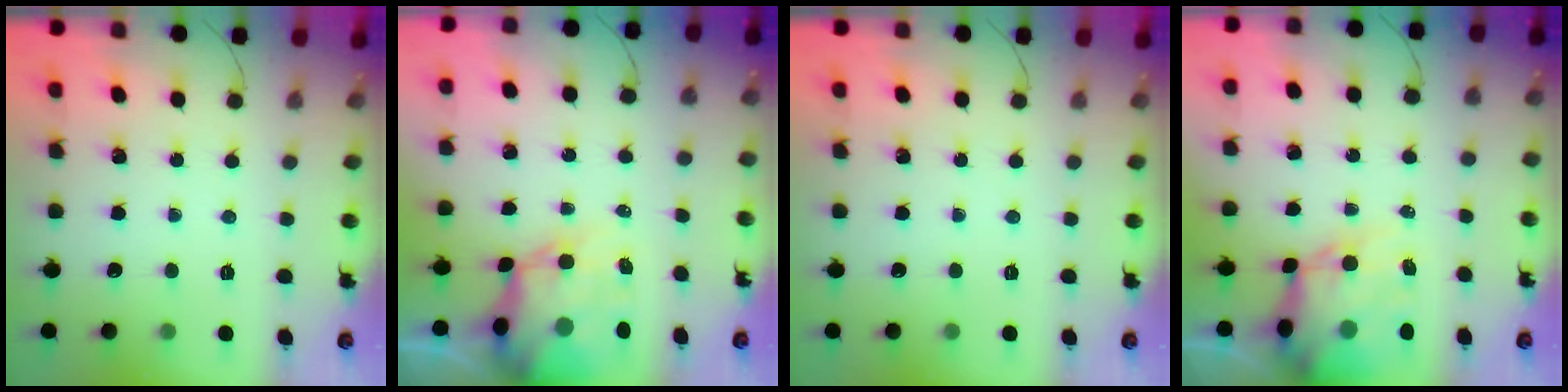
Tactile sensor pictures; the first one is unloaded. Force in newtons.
{"total": 10.4, "press": 9.9, "slide": 3.3}
{"total": 0.0}
{"total": 11.7, "press": 11.3, "slide": 3.2}